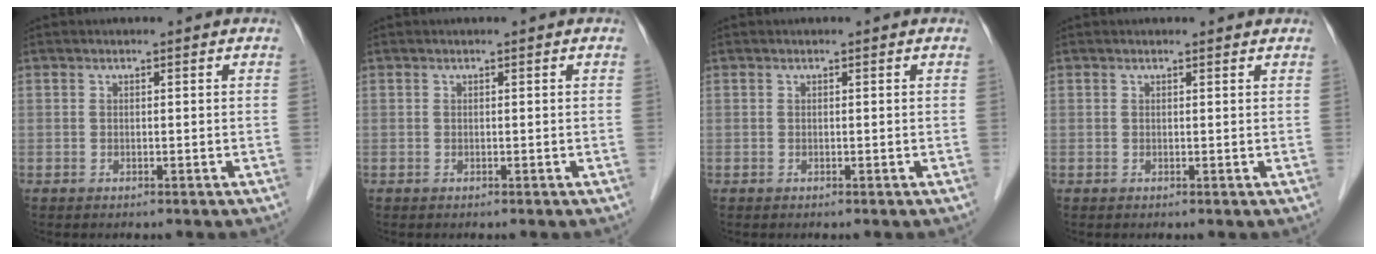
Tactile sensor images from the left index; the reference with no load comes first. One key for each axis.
{"total": 0.0}
{"total": 0.0}
{"total": 1.5, "fx": 1.4, "fy": 0.3, "fz": 0.2, "tx": -0.013, "ty": 0.004, "tz": 0.013}